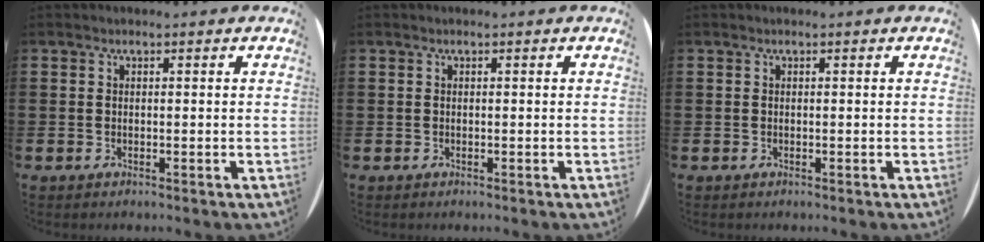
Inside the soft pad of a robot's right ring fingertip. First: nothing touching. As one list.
[{"total": 0.0}, {"total": 0.0}]